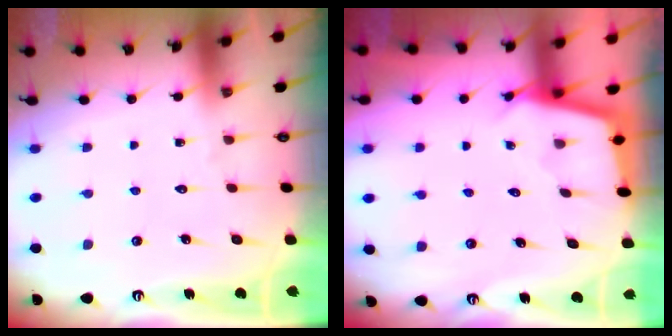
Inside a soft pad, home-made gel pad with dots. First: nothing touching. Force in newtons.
{"total": 2.2, "press": 2.2, "slide": 0.2}